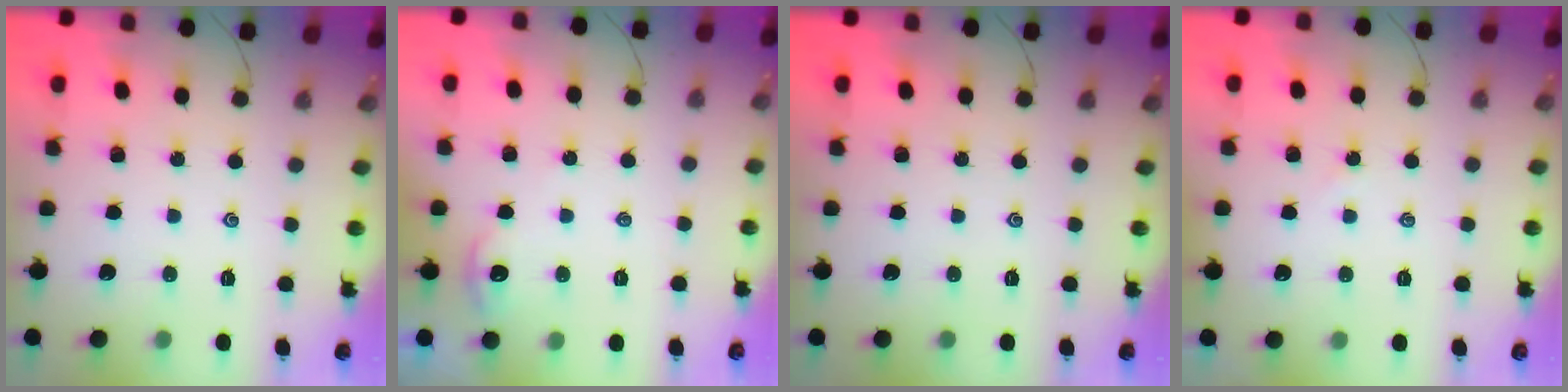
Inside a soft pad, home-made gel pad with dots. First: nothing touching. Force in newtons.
{"total": 2.5, "press": 2.5, "slide": 0.3}
{"total": 0.0}
{"total": 1.4, "press": 1.4, "slide": 0.4}